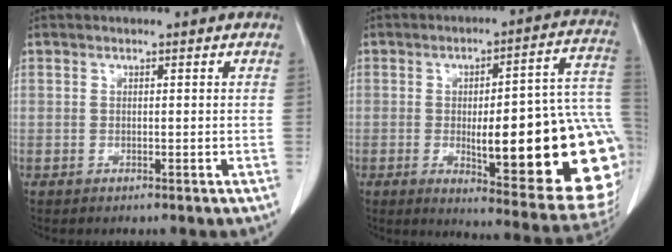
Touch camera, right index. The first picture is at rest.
{"total": 27.5, "force": [-4.5, 5.2, 26.6], "torque": [-0.247, 0.010, -0.049]}